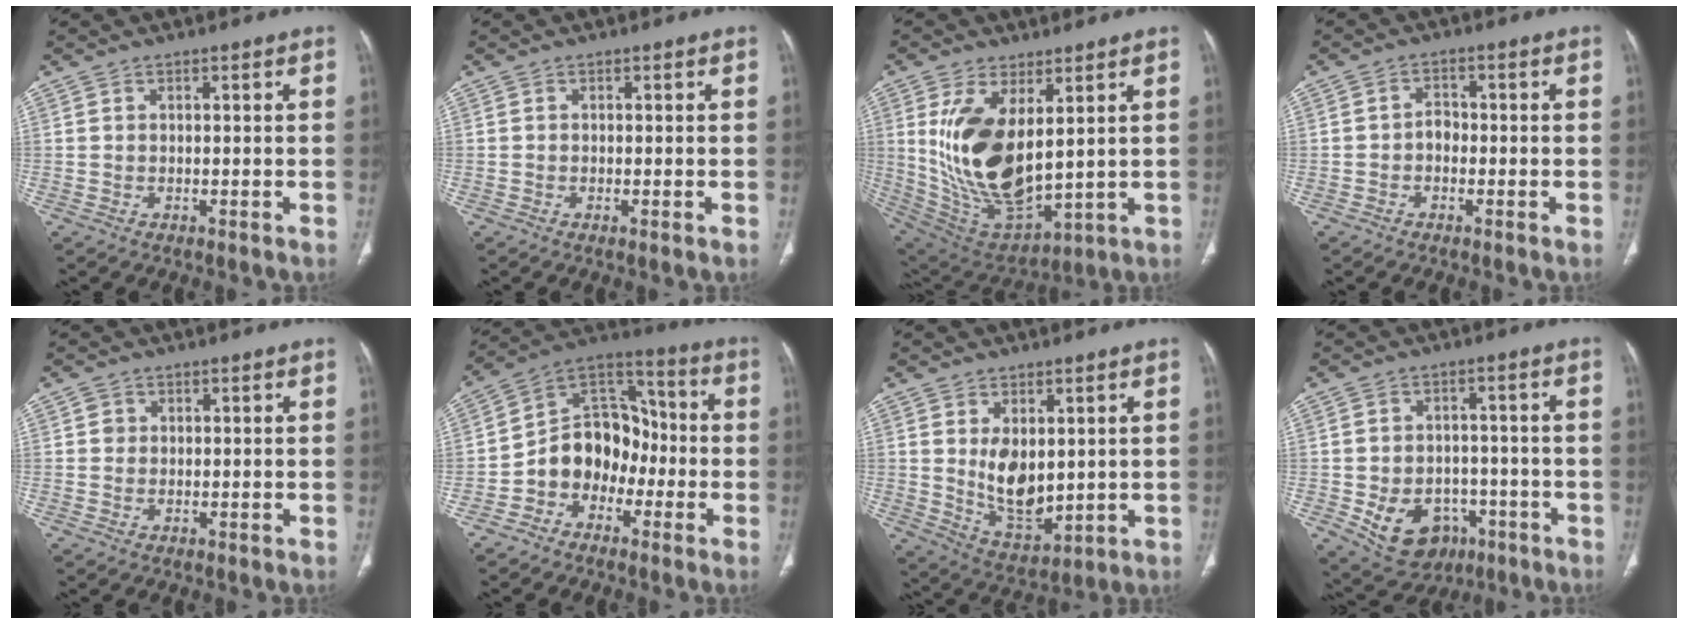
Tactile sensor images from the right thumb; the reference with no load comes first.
{"total": 0.7, "force": [-0.3, 0.0, 0.6], "torque": [-0.017, -0.003, -0.005]}
{"total": 17.7, "force": [4.0, 8.7, 14.9], "torque": [-0.278, -0.026, 0.104]}
{"total": 2.4, "force": [-0.8, 1.8, 1.3], "torque": [-0.010, 0.010, -0.021]}
{"total": 1.4, "force": [0.2, 1.3, 0.3], "torque": [0.001, 0.002, 0.003]}
{"total": 13.3, "force": [-4.1, 10.6, 7.0], "torque": [-0.068, 0.069, -0.084]}
{"total": 10.0, "force": [1.4, 6.0, 7.9], "torque": [-0.106, -0.025, 0.049]}
{"total": 12.0, "force": [-4.7, 9.2, 6.2], "torque": [-0.079, 0.030, -0.053]}